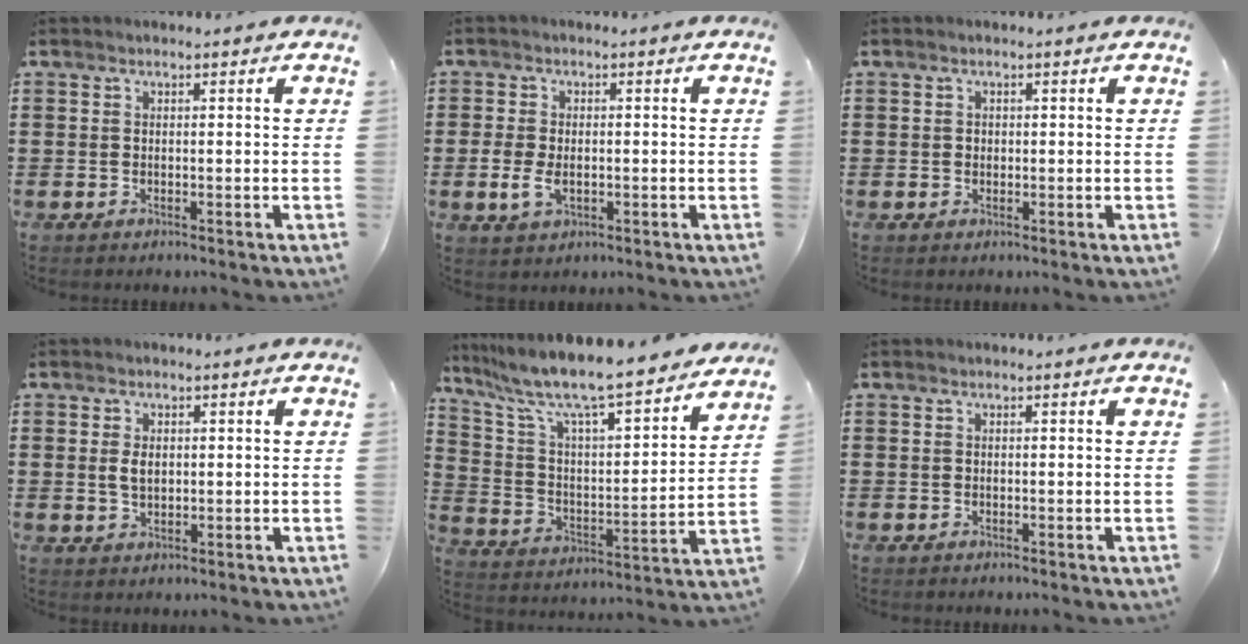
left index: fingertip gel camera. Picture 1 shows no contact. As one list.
[{"total": 3.4, "force": [-0.6, 2.0, 2.7], "torque": [-0.066, -0.001, -0.015]}, {"total": 0.6, "force": [0.1, 0.5, 0.2], "torque": [-0.007, 0.004, 0.002]}, {"total": 2.5, "force": [0.3, 1.5, 2.0], "torque": [-0.044, 0.006, 0.004]}, {"total": 9.2, "force": [8.0, 0.5, 4.5], "torque": [-0.125, -0.066, 0.129]}, {"total": 0.0}]